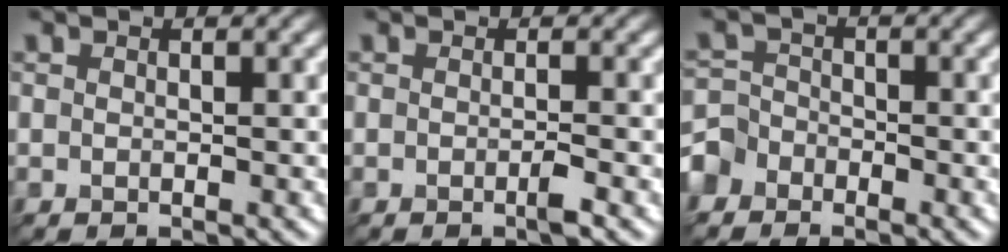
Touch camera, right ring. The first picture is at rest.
{"total": 1.1, "force": [-0.9, -0.5, 0.4], "torque": [-0.018, 0.001, -0.005]}
{"total": 3.0, "force": [-2.8, 1.0, -0.5], "torque": [-0.013, 0.002, -0.044]}